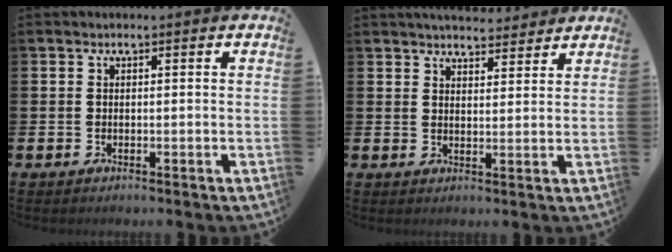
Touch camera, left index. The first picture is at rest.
{"total": 4.6, "force": [4.5, 0.8, 0.2], "torque": [-0.004, -0.022, 0.082]}